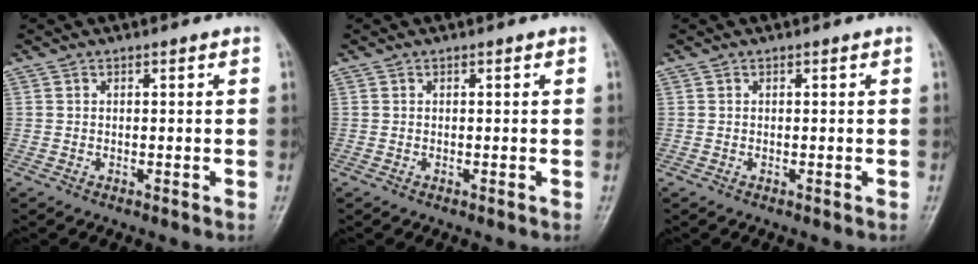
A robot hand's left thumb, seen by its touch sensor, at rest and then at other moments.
{"total": 0.0}
{"total": 0.0}